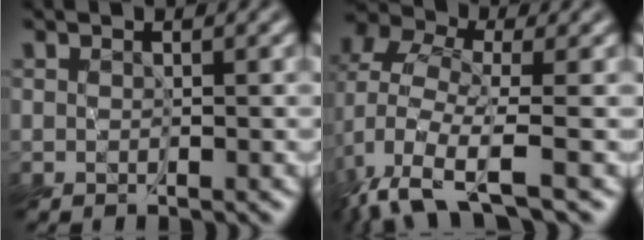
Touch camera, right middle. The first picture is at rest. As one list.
[{"total": 7.1, "force": [-3.1, 3.1, 5.6], "torque": [-0.126, -0.007, -0.079]}]